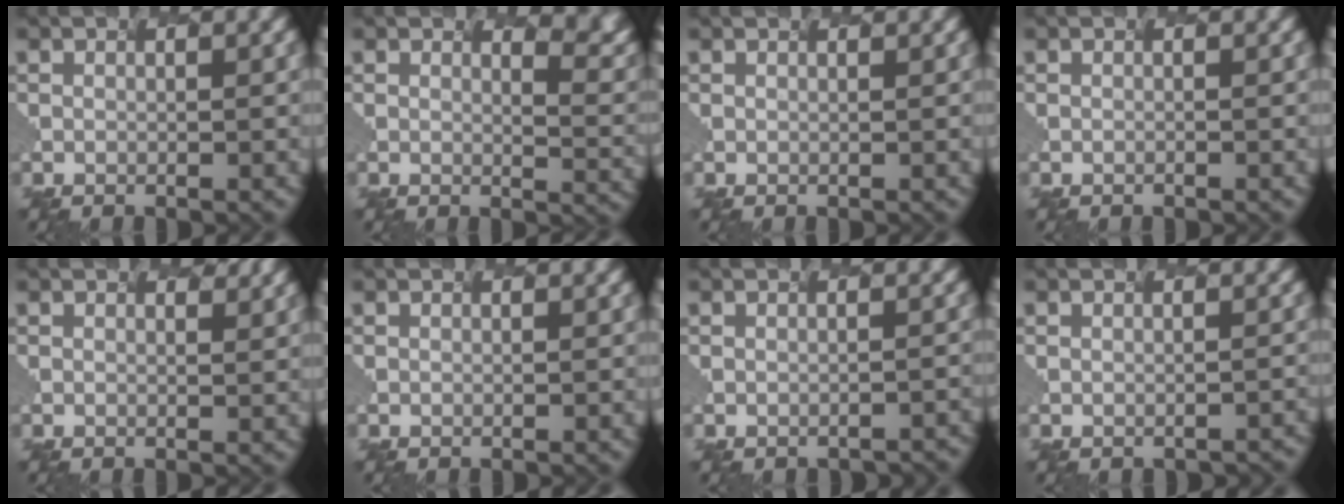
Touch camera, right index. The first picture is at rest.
{"total": 6.3, "force": [4.9, 2.3, 3.2], "torque": [-0.018, 0.008, 0.065]}
{"total": 0.8, "force": [0.7, 0.3, 0.1], "torque": [0.007, -0.003, 0.001]}
{"total": 0.0}
{"total": 1.4, "force": [1.3, 0.4, 0.0], "torque": [0.008, -0.005, 0.009]}
{"total": 0.0}
{"total": 1.1, "force": [-0.7, 0.6, 0.6], "torque": [0.001, 0.000, 0.000]}
{"total": 0.8, "force": [-0.4, 0.6, 0.4], "torque": [0.001, 0.001, 0.004]}